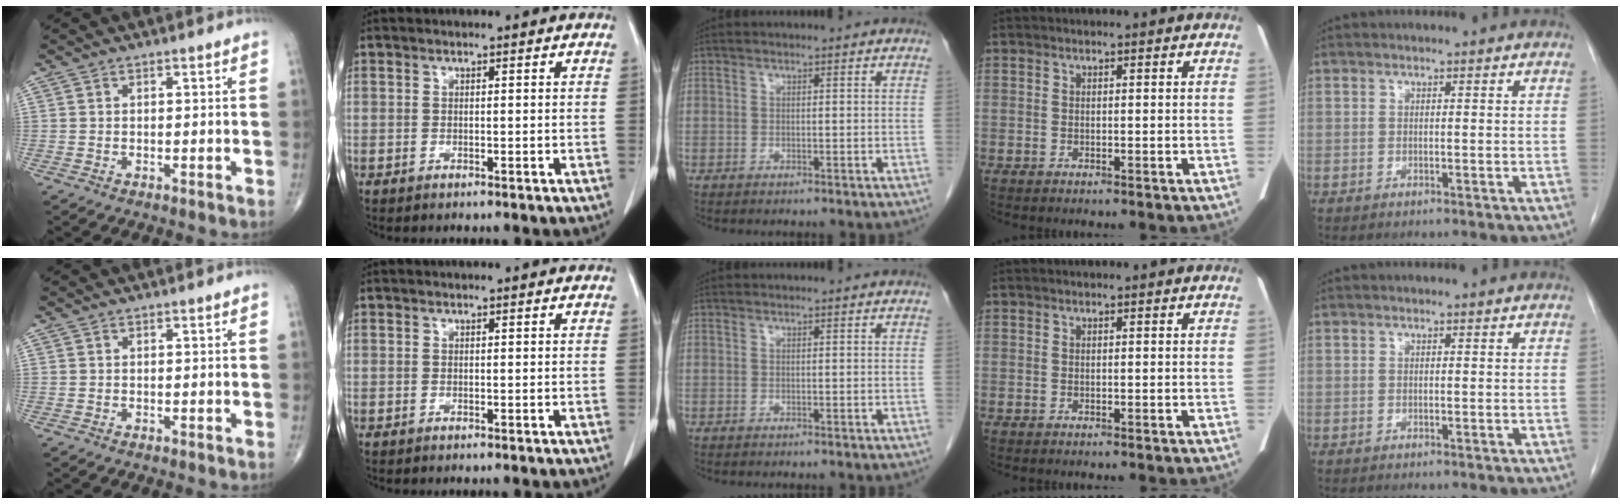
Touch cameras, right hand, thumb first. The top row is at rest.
{}